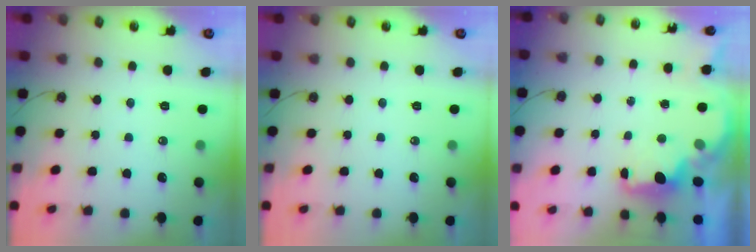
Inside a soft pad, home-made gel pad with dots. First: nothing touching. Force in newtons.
{"total": 0.0}
{"total": 1.8, "press": 1.7, "slide": 0.6}